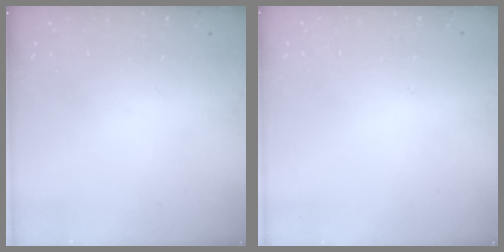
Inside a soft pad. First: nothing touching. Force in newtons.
{"total": 2.6, "press": 2.6, "slide": 0.2}